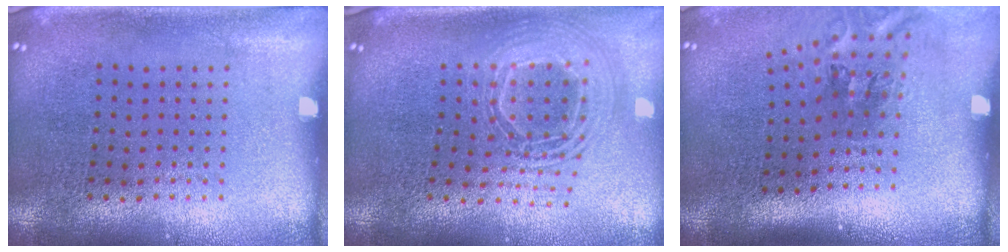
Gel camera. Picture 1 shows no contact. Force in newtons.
{"total": 2.3, "press": 1.7, "slide": 1.6}
{"total": 2.0, "press": 1.2, "slide": 1.6}